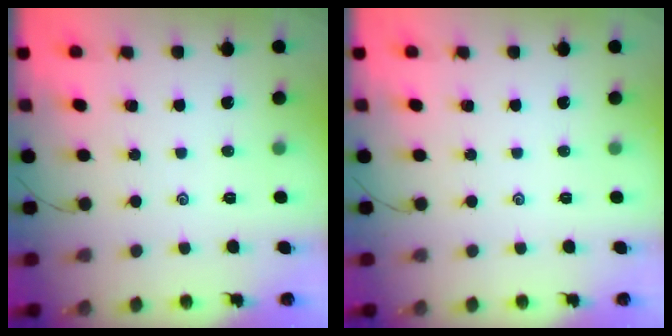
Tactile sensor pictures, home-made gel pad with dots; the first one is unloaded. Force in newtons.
{"total": 0.0}